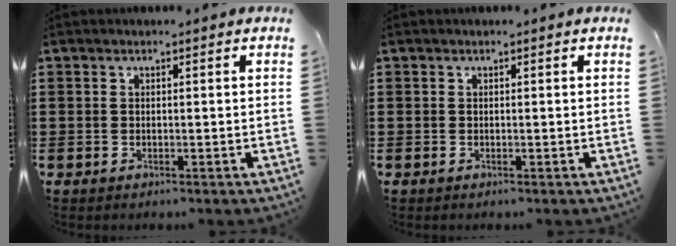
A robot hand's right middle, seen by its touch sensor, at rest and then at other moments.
{"total": 0.0}